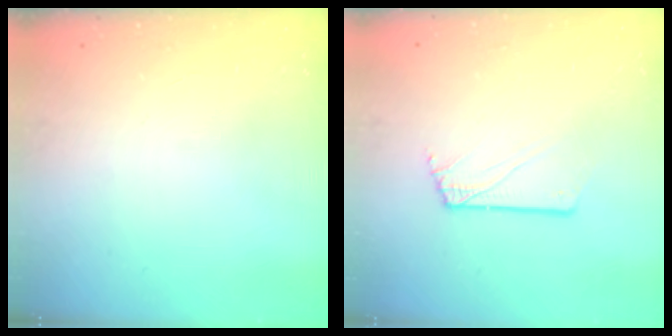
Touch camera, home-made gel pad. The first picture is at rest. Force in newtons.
{"total": 1.4, "press": 1.4, "slide": 0.1}